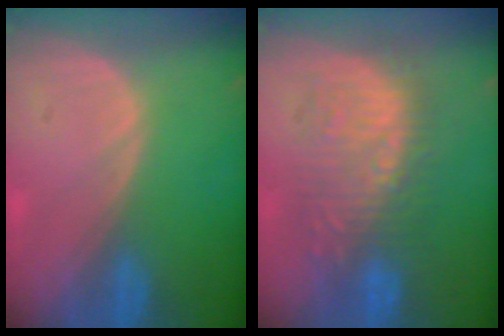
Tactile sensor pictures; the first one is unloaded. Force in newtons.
{"total": 9.2, "press": 9.2, "slide": 0.3}